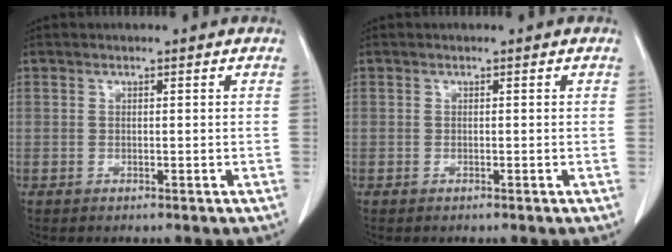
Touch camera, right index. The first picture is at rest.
{"total": 0.0}